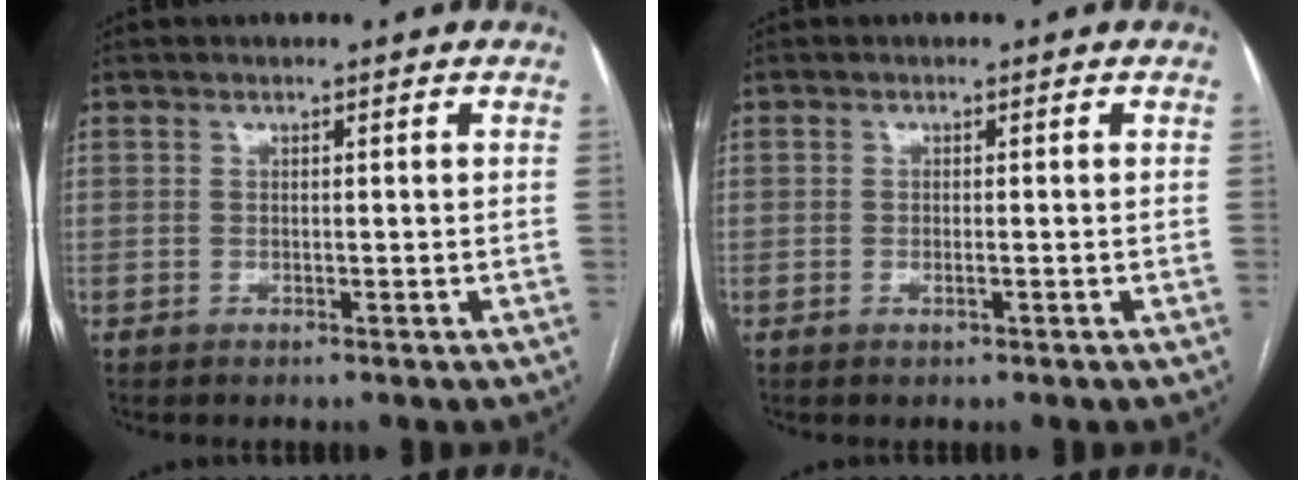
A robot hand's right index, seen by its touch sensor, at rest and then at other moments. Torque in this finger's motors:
{"motor_torque": [-0.11, 0.03, -0.02, 0.00]}